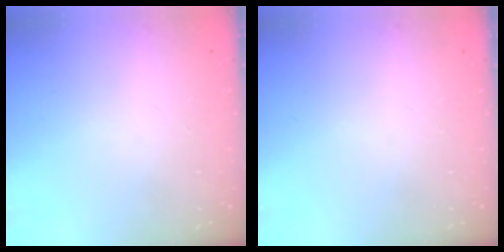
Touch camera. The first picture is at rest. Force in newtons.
{"total": 0.0}